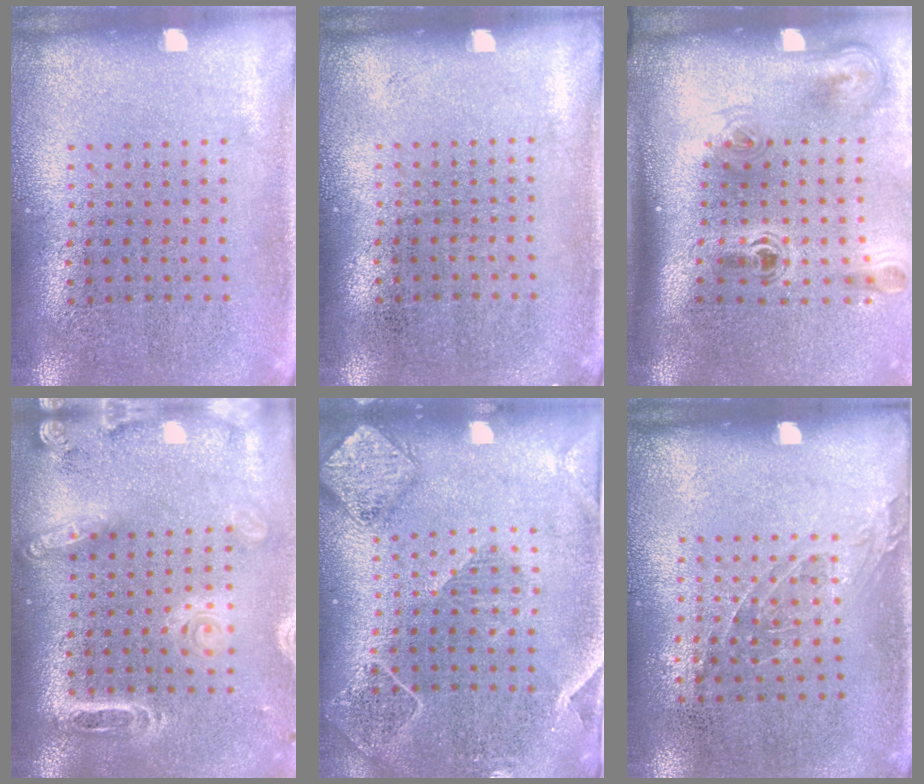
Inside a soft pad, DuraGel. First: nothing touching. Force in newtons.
{"total": 0.0}
{"total": 2.4, "press": 1.6, "slide": 1.8}
{"total": 2.1, "press": 1.8, "slide": 1.0}
{"total": 2.1, "press": 1.9, "slide": 0.7}
{"total": 1.0, "press": 0.7, "slide": 0.6}